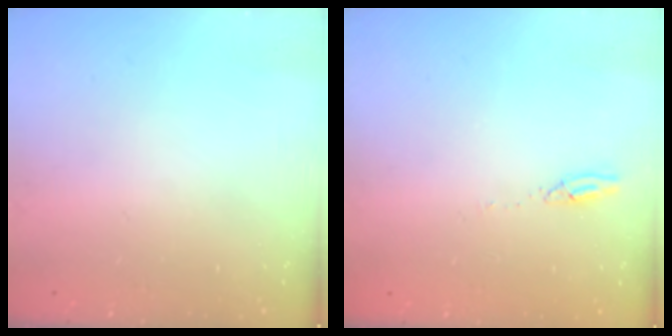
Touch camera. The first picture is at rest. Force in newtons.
{"total": 2.7, "press": 2.7, "slide": 0.2}